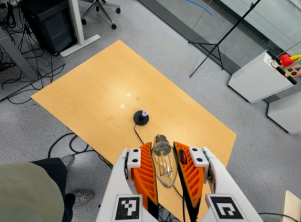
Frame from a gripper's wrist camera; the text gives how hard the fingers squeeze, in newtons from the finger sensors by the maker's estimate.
{"total": 19.8, "left": 21.2, "right": 18.4}